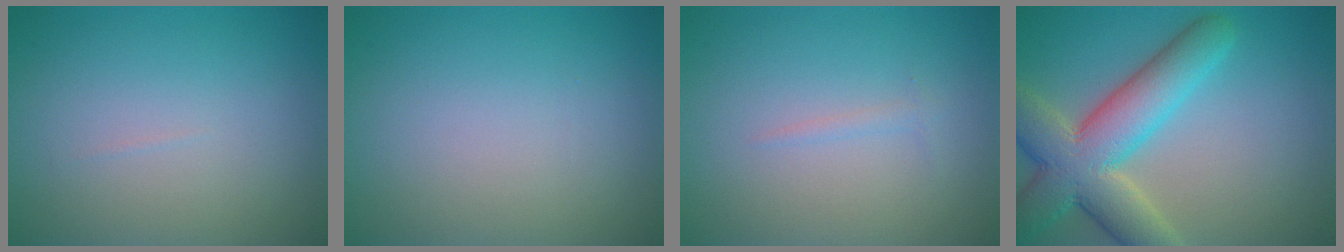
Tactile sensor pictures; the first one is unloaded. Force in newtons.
{"total": 0.0}
{"total": 0.7, "press": 0.7, "slide": 0.0}
{"total": 9.0, "press": 9.0, "slide": 0.4}